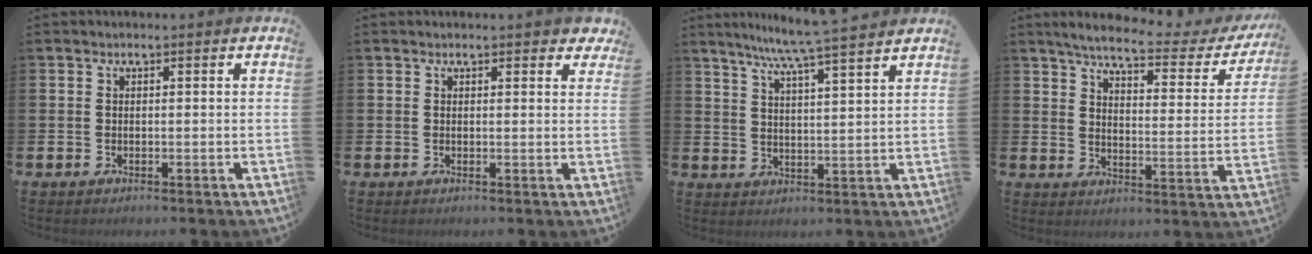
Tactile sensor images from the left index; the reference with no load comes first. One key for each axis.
{"total": 1.3, "fx": 1.2, "fy": 0.5, "fz": 0.2, "tx": 0.002, "ty": 0.001, "tz": 0.020}
{"total": 6.7, "fx": 6.1, "fy": -0.9, "fz": 2.7, "tx": -0.068, "ty": -0.039, "tz": 0.103}
{"total": 5.9, "fx": 4.9, "fy": 1.0, "fz": 3.0, "tx": -0.073, "ty": -0.035, "tz": 0.075}